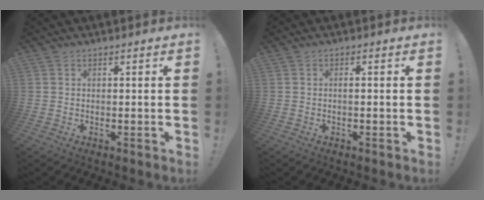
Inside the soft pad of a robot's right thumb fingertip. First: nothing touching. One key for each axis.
{"total": 1.2, "fx": -0.5, "fy": 0.0, "fz": 1.1, "tx": -0.024, "ty": 0.003, "tz": -0.008}